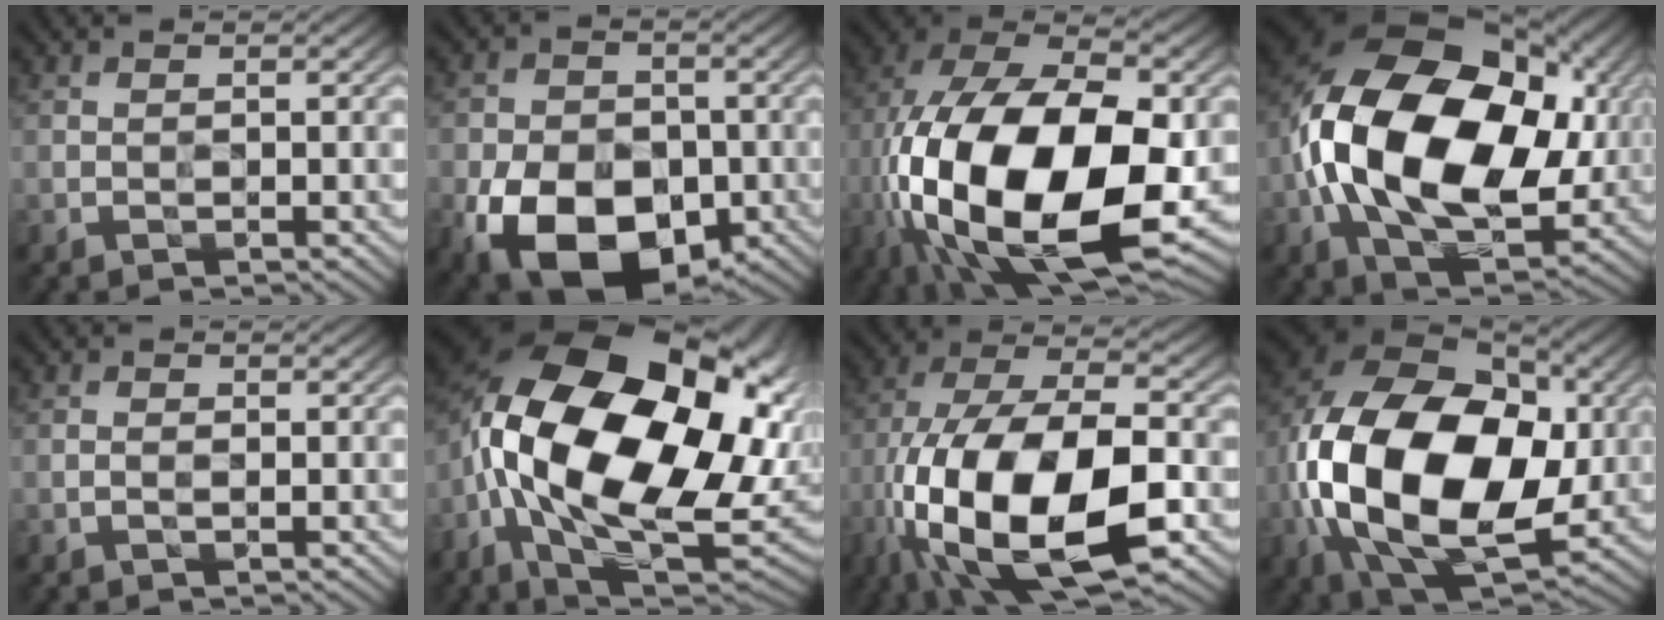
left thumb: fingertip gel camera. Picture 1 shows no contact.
{"total": 15.7, "force": [-6.8, 10.2, 9.8], "torque": [-0.190, -0.038, -0.113]}
{"total": 22.4, "force": [-5.0, 11.8, 18.3], "torque": [-0.401, -0.043, -0.060]}
{"total": 20.7, "force": [0.9, 14.0, 15.2], "torque": [-0.336, -0.033, 0.039]}
{"total": 0.7, "force": [-0.2, 0.3, 0.6], "torque": [-0.011, 0.001, -0.004]}
{"total": 22.6, "force": [-0.2, 14.1, 17.7], "torque": [-0.379, -0.040, 0.025]}
{"total": 20.9, "force": [-7.1, 10.0, 17.0], "torque": [-0.354, -0.030, -0.113]}
{"total": 22.3, "force": [-1.2, 15.0, 16.4], "torque": [-0.399, -0.035, 0.001]}